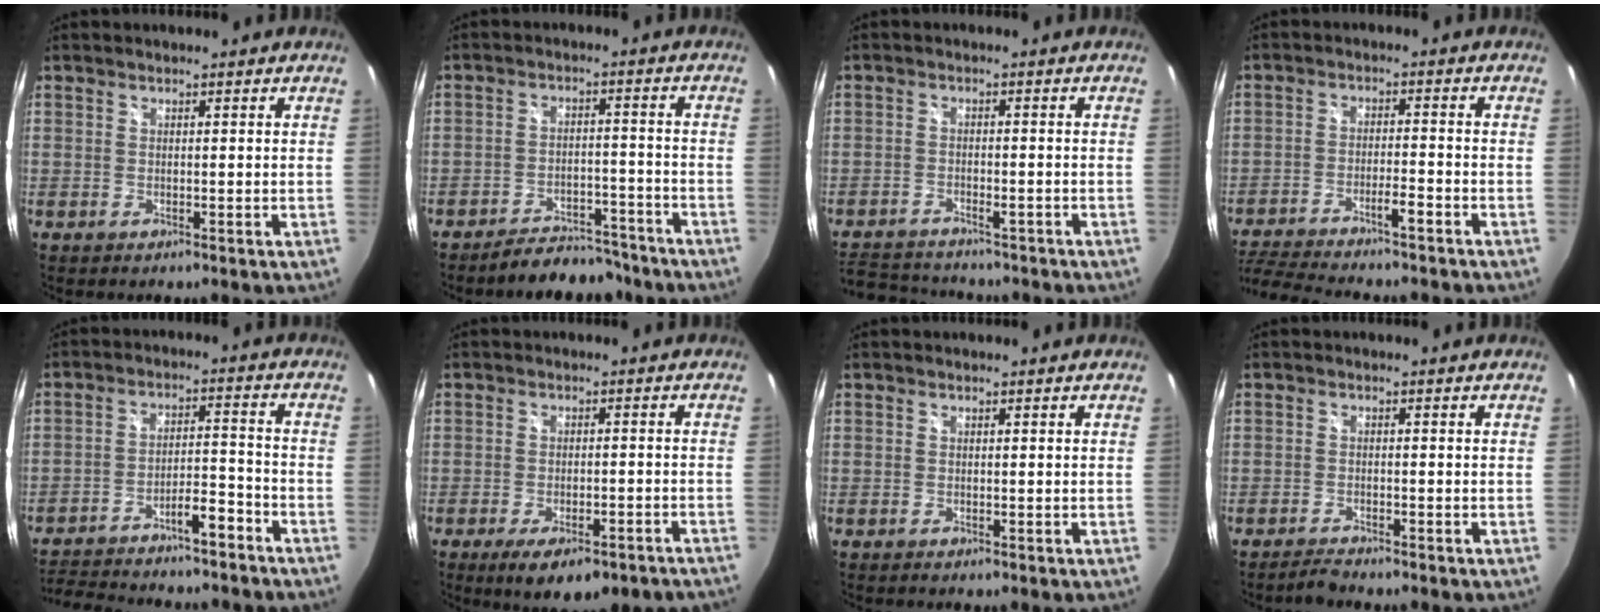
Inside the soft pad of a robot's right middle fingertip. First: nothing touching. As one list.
[{"total": 10.0, "force": [-9.0, 3.2, 2.9], "torque": [-0.064, 0.015, -0.116]}, {"total": 11.0, "force": [-9.7, 4.0, 3.6], "torque": [-0.100, 0.005, -0.149]}, {"total": 13.0, "force": [-11.2, 1.0, 6.4], "torque": [-0.135, -0.008, -0.180]}, {"total": 15.5, "force": [-13.1, 3.6, 7.4], "torque": [-0.140, 0.028, -0.193]}, {"total": 10.4, "force": [-7.4, 2.5, 6.8], "torque": [-0.126, -0.028, -0.100]}, {"total": 0.0}, {"total": 2.2, "force": [-2.1, 0.1, 0.4], "torque": [-0.018, -0.006, -0.041]}]